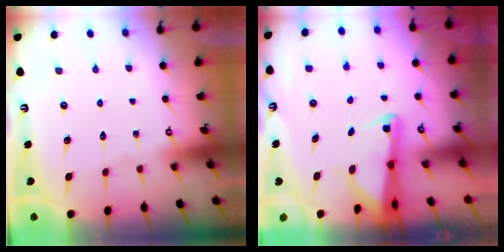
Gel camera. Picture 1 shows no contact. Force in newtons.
{"total": 2.5, "press": 2.4, "slide": 0.5}